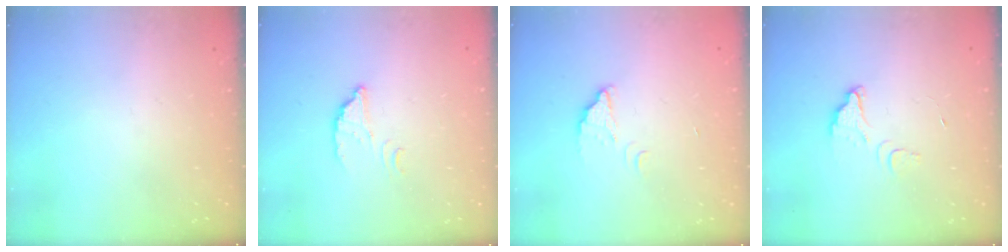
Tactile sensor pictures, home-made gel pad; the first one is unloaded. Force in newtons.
{"total": 2.8, "press": 2.8, "slide": 0.2}
{"total": 2.1, "press": 2.1, "slide": 0.1}
{"total": 4.7, "press": 4.7, "slide": 0.5}